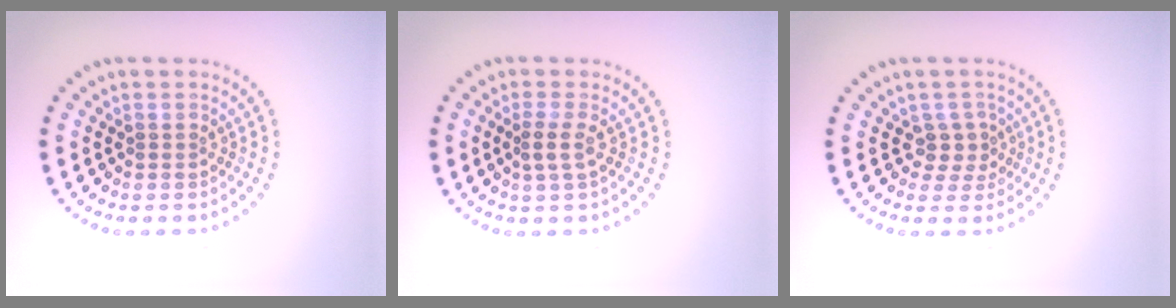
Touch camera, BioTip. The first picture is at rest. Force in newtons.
{"total": 1.7, "press": 1.3, "slide": 1.0}
{"total": 1.8, "press": 1.3, "slide": 1.3}